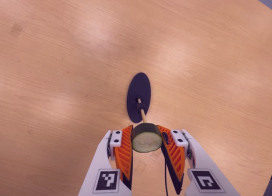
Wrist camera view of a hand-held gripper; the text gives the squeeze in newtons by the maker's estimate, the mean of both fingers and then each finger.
{"total": 11.2, "left": 9.8, "right": 12.6}